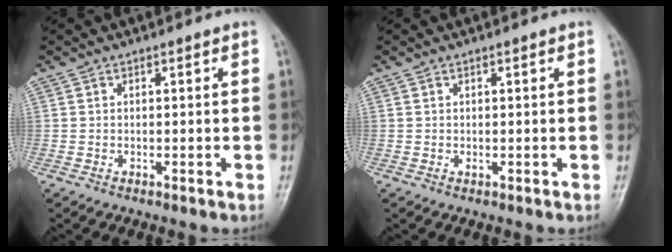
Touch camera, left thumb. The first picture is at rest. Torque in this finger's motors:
{"motor_torque": [0.00, 0.09, 0.31, -0.12, 0.00]}